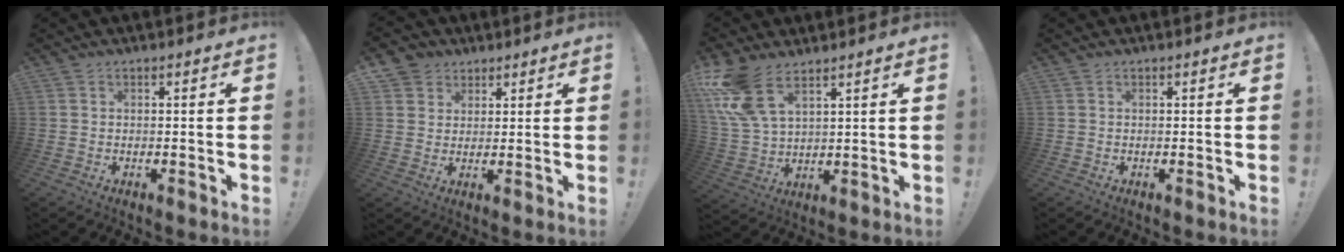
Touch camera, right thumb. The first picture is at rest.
{"total": 5.0, "force": [2.7, 4.2, 0.3], "torque": [-0.004, -0.017, 0.053]}
{"total": 13.0, "force": [8.0, 6.1, 8.2], "torque": [-0.174, -0.033, 0.154]}
{"total": 0.0}